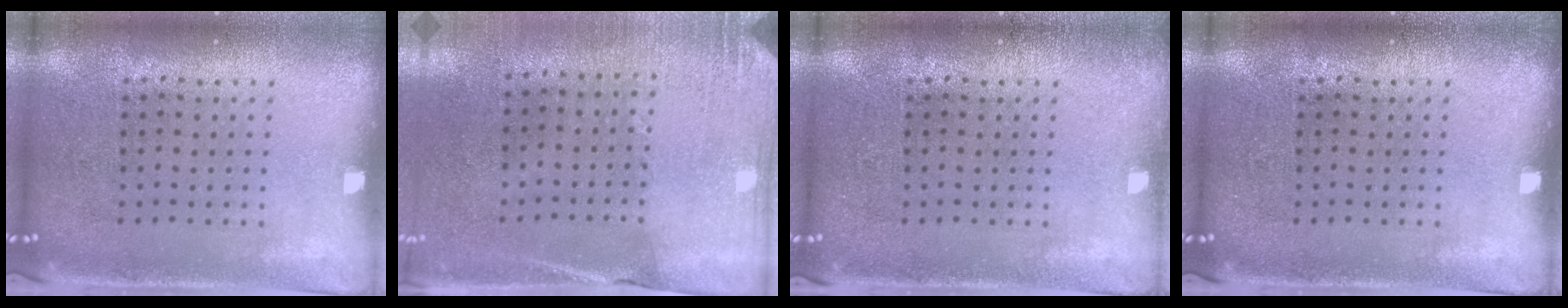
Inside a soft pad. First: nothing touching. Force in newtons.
{"total": 2.6, "press": 2.3, "slide": 1.3}
{"total": 0.7, "press": 0.7, "slide": 0.1}
{"total": 0.0}